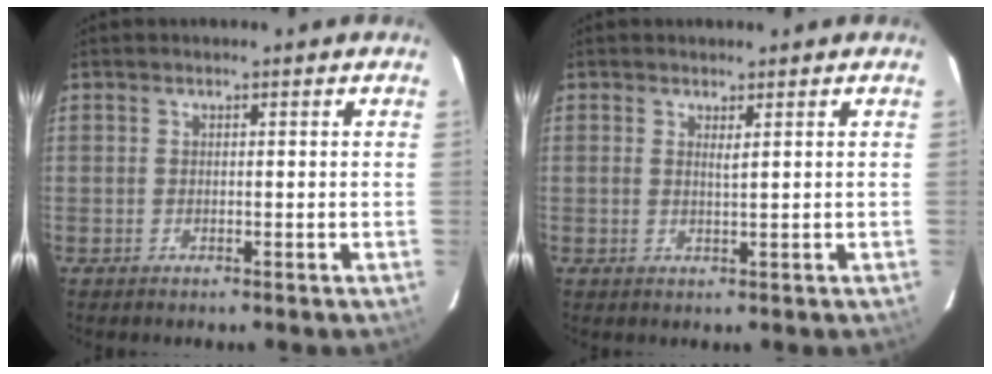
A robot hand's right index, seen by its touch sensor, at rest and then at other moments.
{"total": 1.2, "force": [0.6, -0.1, 1.0], "torque": [-0.019, -0.001, 0.010]}